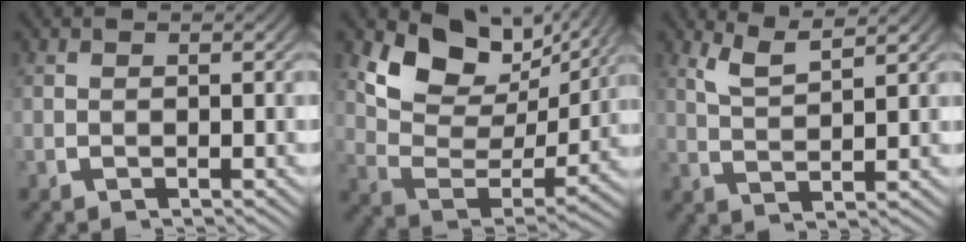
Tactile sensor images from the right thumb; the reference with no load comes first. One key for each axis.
{"total": 10.1, "fx": 5.1, "fy": 5.2, "fz": 7.0, "tx": -0.125, "ty": 0.008, "tz": 0.078}
{"total": 3.7, "fx": 3.2, "fy": 0.6, "fz": 1.8, "tx": -0.031, "ty": 0.004, "tz": 0.064}